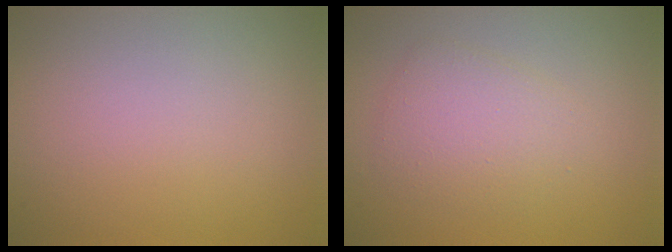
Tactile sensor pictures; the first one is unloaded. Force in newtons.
{"total": 2.8, "press": 2.8, "slide": 0.2}